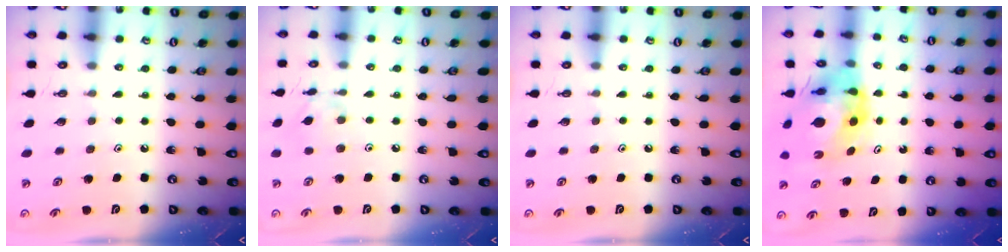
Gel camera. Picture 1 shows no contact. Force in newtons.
{"total": 4.6, "press": 4.5, "slide": 0.4}
{"total": 0.0}
{"total": 10.9, "press": 10.8, "slide": 1.2}